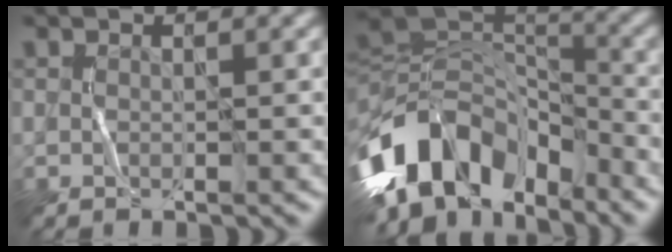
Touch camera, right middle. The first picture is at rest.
{"total": 10.6, "force": [-5.6, 6.6, 6.2], "torque": [-0.113, 0.022, -0.111]}